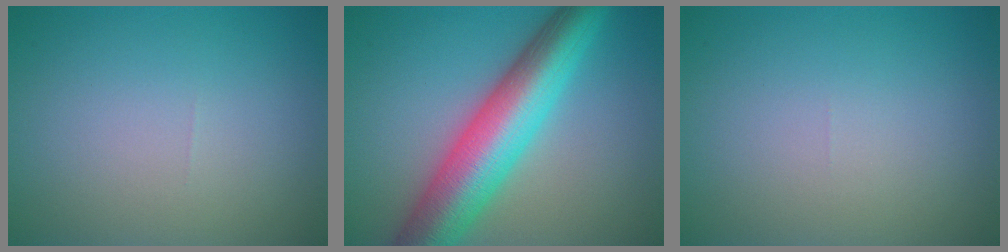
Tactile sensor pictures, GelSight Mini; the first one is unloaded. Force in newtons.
{"total": 10.1, "press": 10.1, "slide": 0.3}
{"total": 0.0}